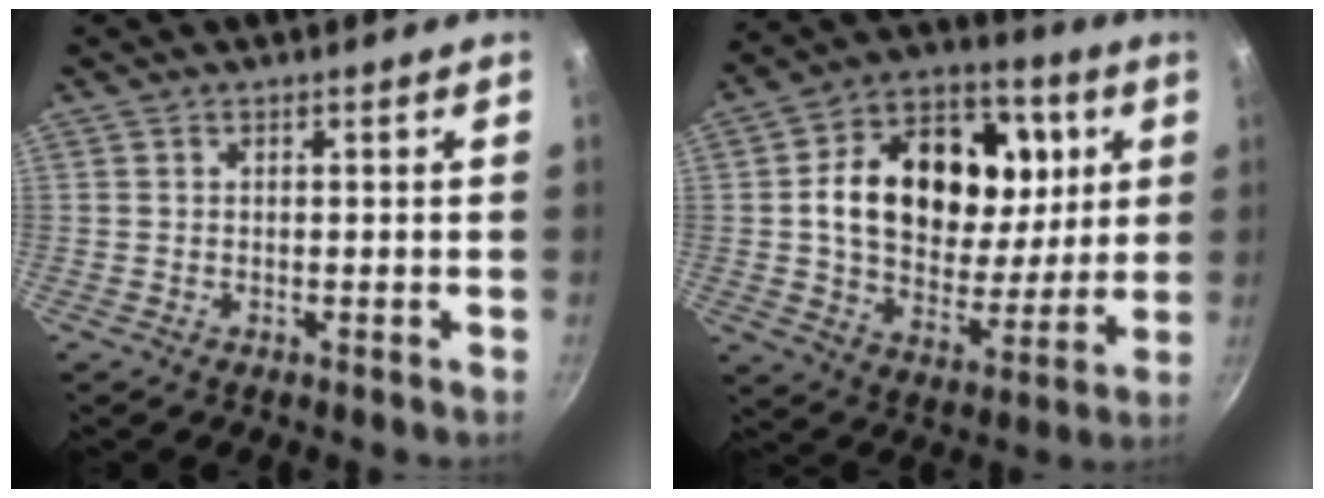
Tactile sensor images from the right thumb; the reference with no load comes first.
{"total": 24.4, "force": [5.2, 17.2, 16.5], "torque": [-0.226, -0.002, 0.075]}